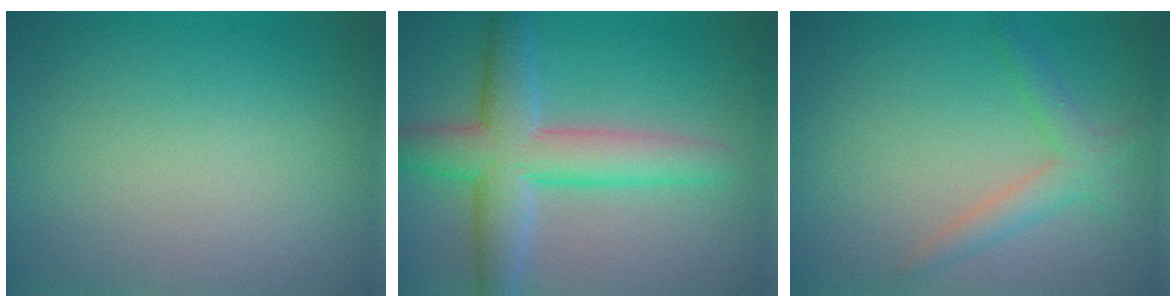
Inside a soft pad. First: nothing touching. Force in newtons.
{"total": 6.8, "press": 6.8, "slide": 0.3}
{"total": 2.4, "press": 2.4, "slide": 0.2}